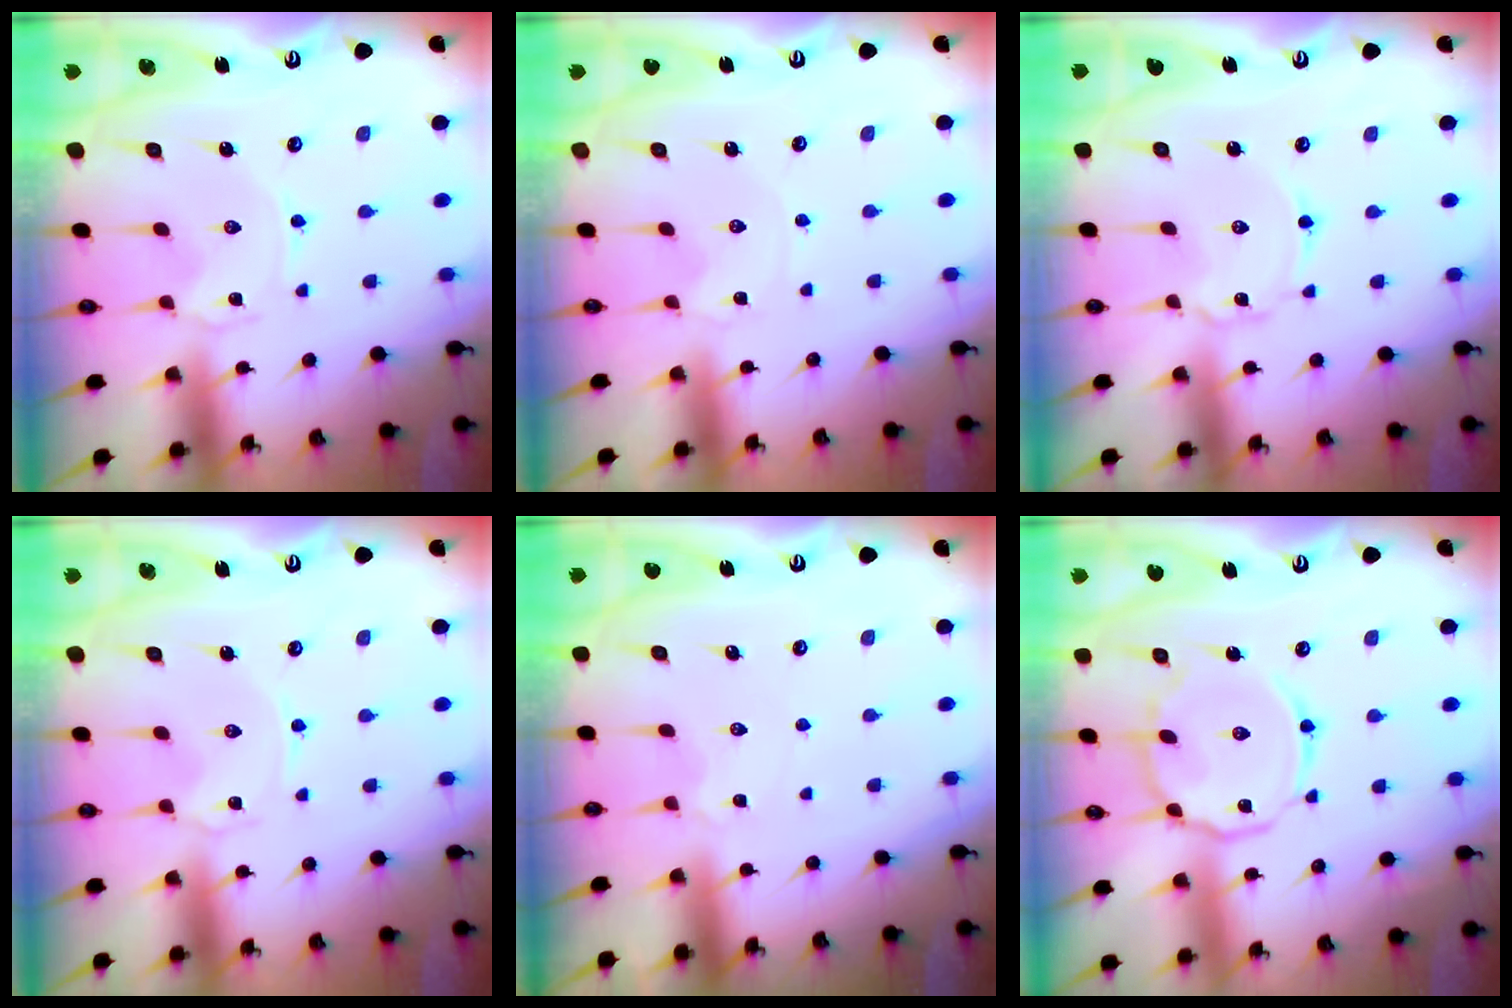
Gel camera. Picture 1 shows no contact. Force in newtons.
{"total": 0.0}
{"total": 2.0, "press": 2.0, "slide": 0.2}
{"total": 0.0}
{"total": 1.9, "press": 1.8, "slide": 0.5}
{"total": 11.2, "press": 11.2, "slide": 0.7}